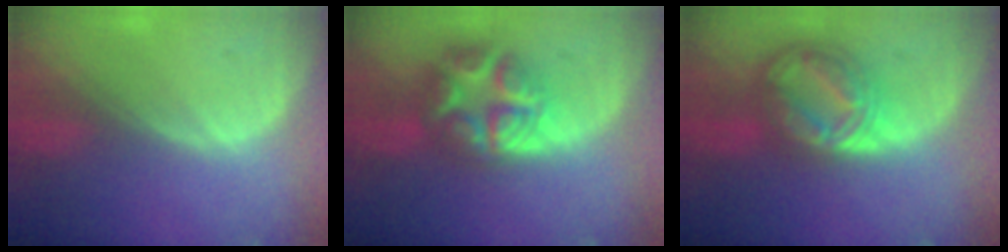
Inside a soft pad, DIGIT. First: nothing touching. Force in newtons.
{"total": 9.0, "press": 9.0, "slide": 0.5}
{"total": 8.8, "press": 8.8, "slide": 0.6}